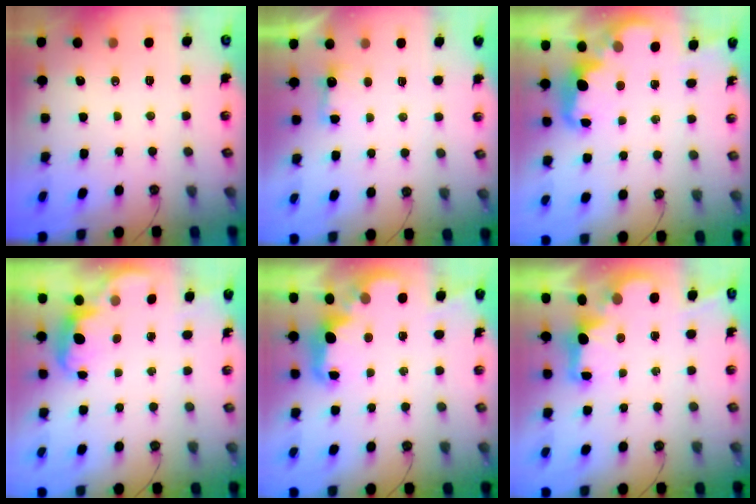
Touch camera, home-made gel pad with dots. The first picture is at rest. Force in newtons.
{"total": 2.3, "press": 2.1, "slide": 0.9}
{"total": 2.7, "press": 2.6, "slide": 0.7}
{"total": 2.5, "press": 2.4, "slide": 0.7}
{"total": 2.9, "press": 2.8, "slide": 0.9}
{"total": 2.2, "press": 2.1, "slide": 0.7}